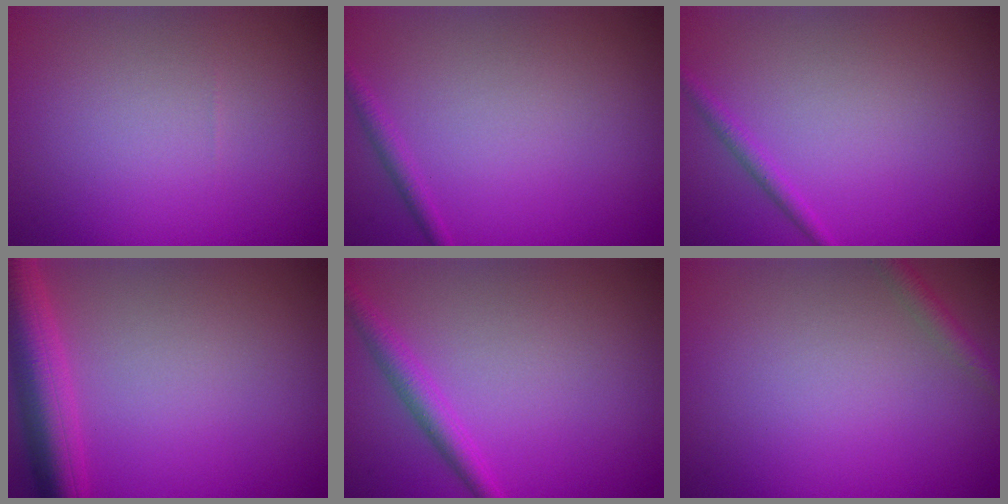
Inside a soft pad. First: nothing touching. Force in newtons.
{"total": 1.1, "press": 1.1, "slide": 0.0}
{"total": 1.2, "press": 1.2, "slide": 0.0}
{"total": 5.6, "press": 5.6, "slide": 0.3}
{"total": 2.3, "press": 2.3, "slide": 0.1}
{"total": 1.4, "press": 1.4, "slide": 0.1}